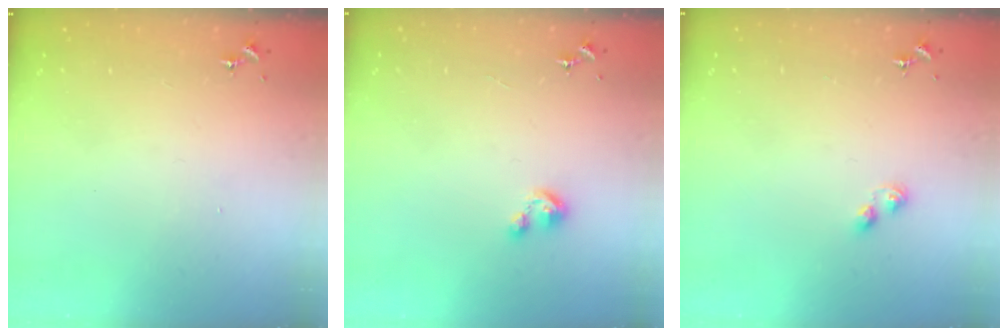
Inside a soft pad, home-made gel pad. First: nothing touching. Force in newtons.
{"total": 5.0, "press": 4.9, "slide": 0.5}
{"total": 3.4, "press": 3.4, "slide": 0.4}